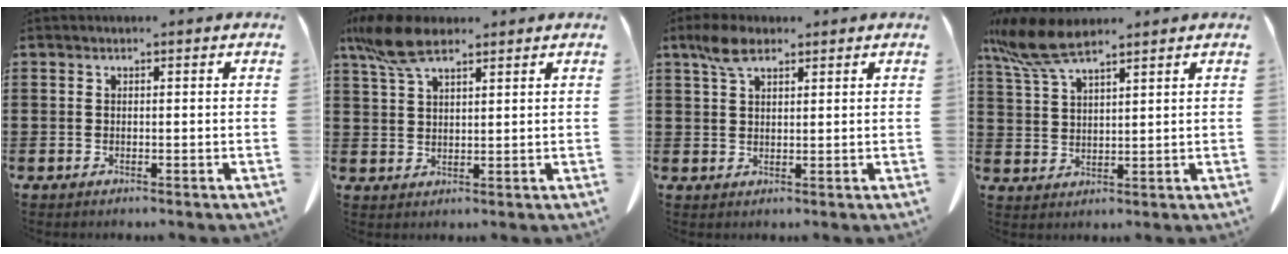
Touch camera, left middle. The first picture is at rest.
{"total": 7.5, "force": [5.1, 2.4, 4.9], "torque": [-0.121, -0.007, 0.091]}
{"total": 4.7, "force": [2.8, 2.0, 3.2], "torque": [-0.071, 0.005, 0.051]}
{"total": 7.9, "force": [6.0, 1.6, 4.9], "torque": [-0.125, -0.014, 0.108]}